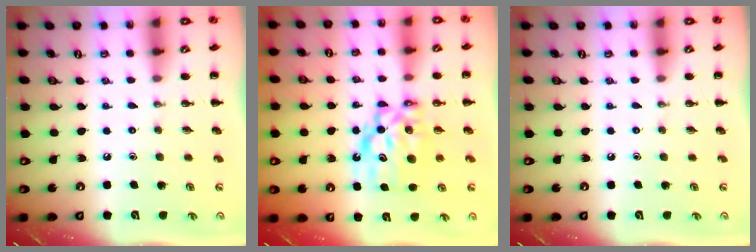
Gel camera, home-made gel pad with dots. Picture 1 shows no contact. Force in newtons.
{"total": 9.0, "press": 8.7, "slide": 2.4}
{"total": 0.0}